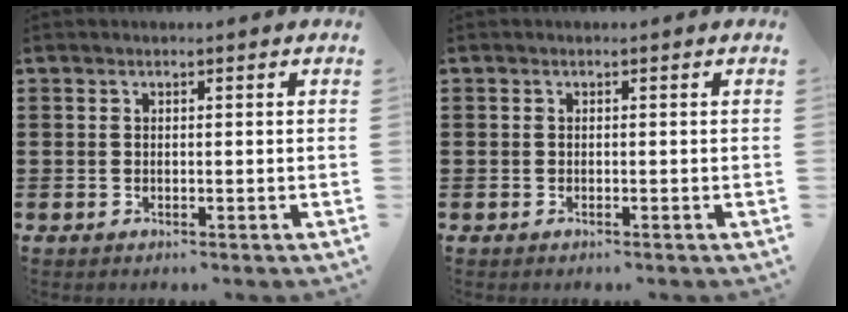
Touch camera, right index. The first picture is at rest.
{"total": 0.0}